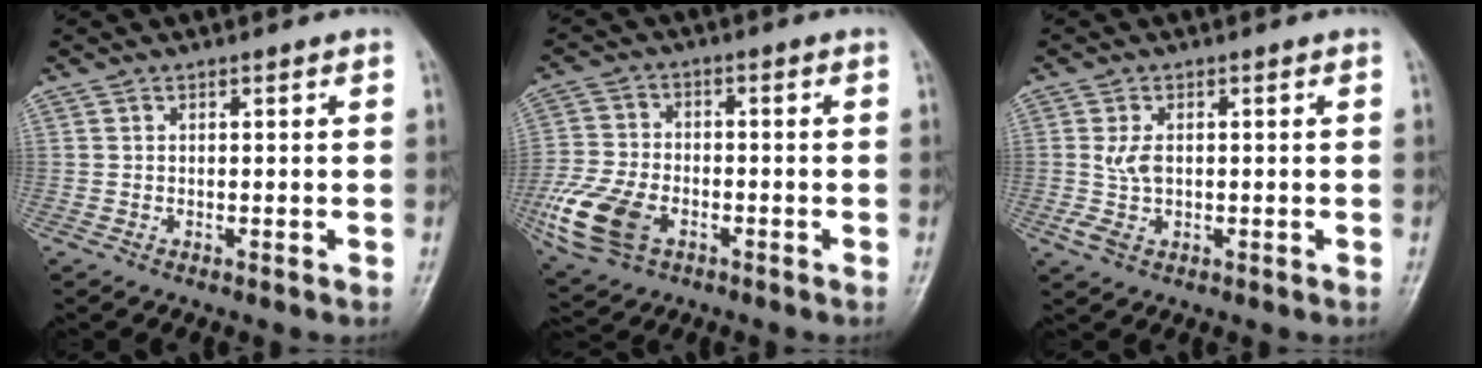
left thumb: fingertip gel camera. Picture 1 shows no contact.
{"total": 12.7, "force": [-4.8, 8.1, 8.6], "torque": [-0.183, 0.004, -0.091]}
{"total": 3.8, "force": [-0.1, 2.3, 3.0], "torque": [-0.064, 0.001, 0.001]}